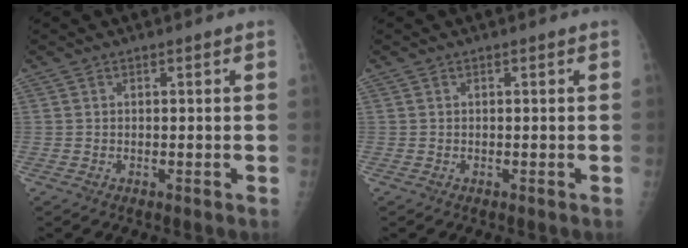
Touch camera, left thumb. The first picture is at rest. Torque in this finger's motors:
{"motor_torque": [-0.18, 0.18, -0.01, 0.00, 0.00]}